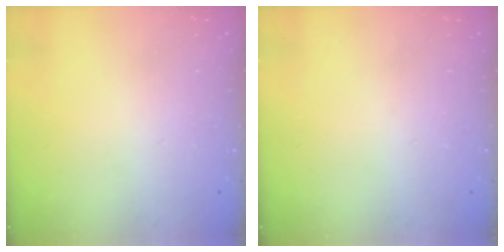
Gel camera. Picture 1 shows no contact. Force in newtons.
{"total": 0.0}